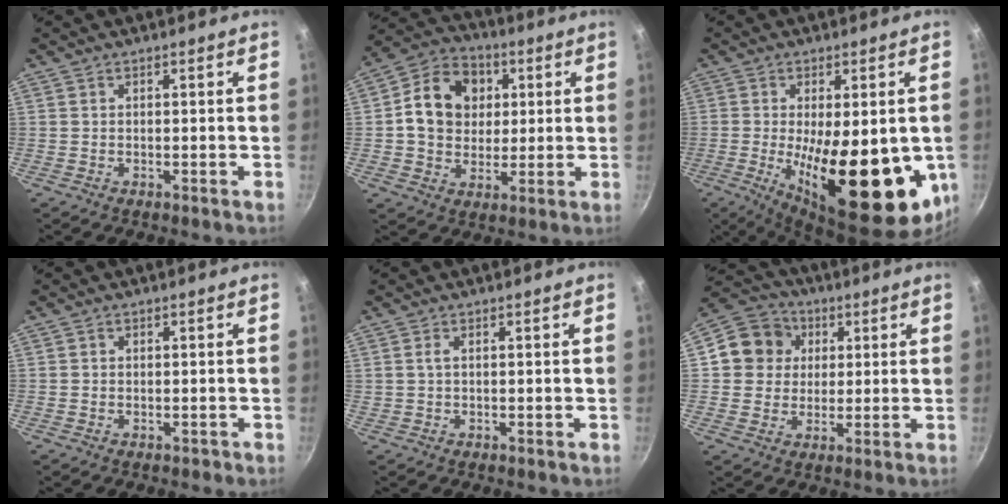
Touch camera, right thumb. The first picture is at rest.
{"total": 14.0, "force": [2.6, 11.5, 7.6], "torque": [-0.104, 0.013, 0.033]}
{"total": 23.8, "force": [-3.5, 9.5, 21.5], "torque": [-0.300, -0.027, -0.038]}
{"total": 0.8, "force": [-0.4, 0.6, 0.2], "torque": [0.000, 0.004, -0.005]}
{"total": 1.0, "force": [0.2, 0.4, 0.9], "torque": [-0.018, 0.002, 0.005]}
{"total": 10.1, "force": [2.4, 9.2, 3.5], "torque": [-0.029, 0.014, 0.028]}